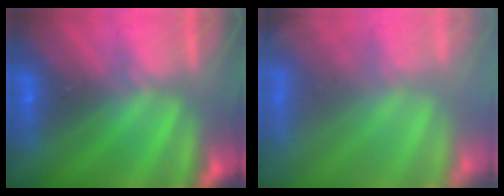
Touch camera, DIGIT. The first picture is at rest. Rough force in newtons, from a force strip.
{"total": 6.9}